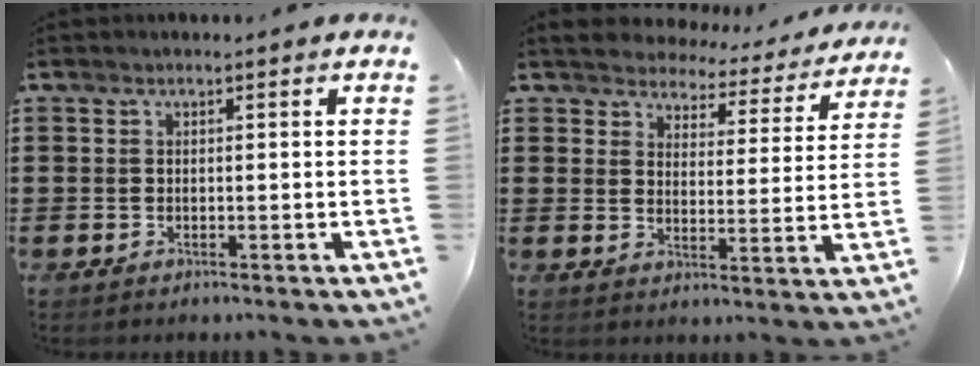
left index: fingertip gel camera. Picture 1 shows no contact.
{"total": 4.0, "force": [4.0, 0.8, -0.1], "torque": [-0.026, -0.028, 0.066]}